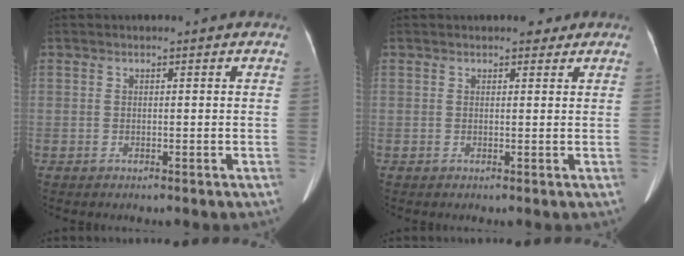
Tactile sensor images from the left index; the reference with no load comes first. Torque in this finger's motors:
{"motor_torque": [0.00, -0.10, -0.01, -0.02]}